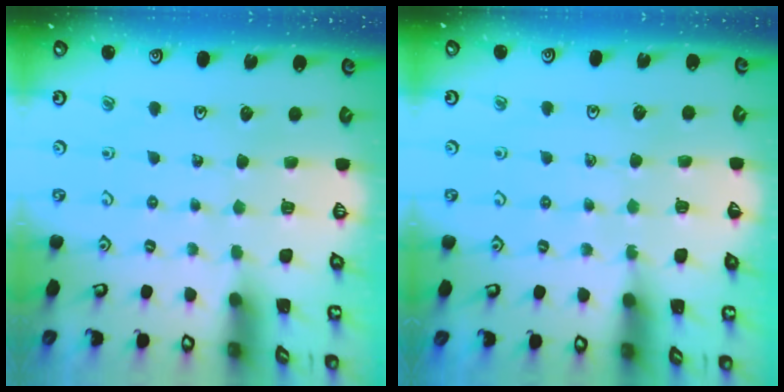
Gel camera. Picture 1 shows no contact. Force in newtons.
{"total": 6.5, "press": 6.4, "slide": 1.3}